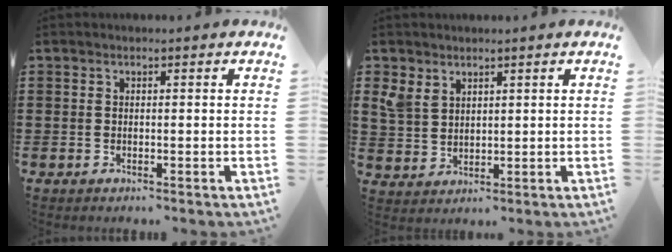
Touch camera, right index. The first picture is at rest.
{"total": 3.8, "force": [2.4, 2.6, 1.3], "torque": [-0.038, 0.012, 0.048]}